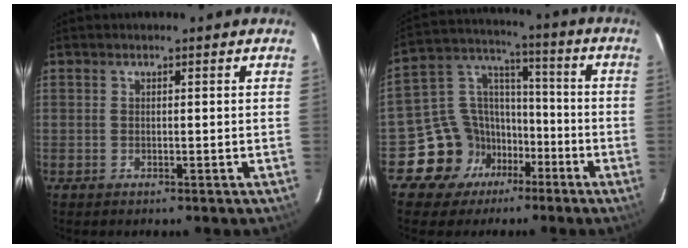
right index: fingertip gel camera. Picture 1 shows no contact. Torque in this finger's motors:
{"motor_torque": [0.65, -0.68, 0.04, -0.10]}